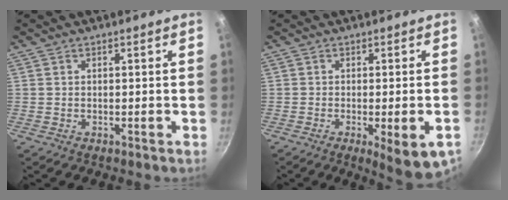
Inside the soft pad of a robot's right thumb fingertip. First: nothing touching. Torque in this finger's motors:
{"motor_torque": [-0.12, 0.41, -0.02, -0.04, 0.03]}